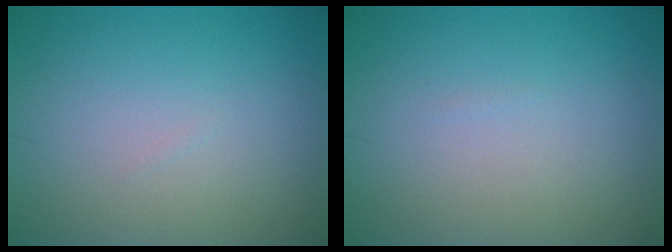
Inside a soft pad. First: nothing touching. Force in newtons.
{"total": 0.0}